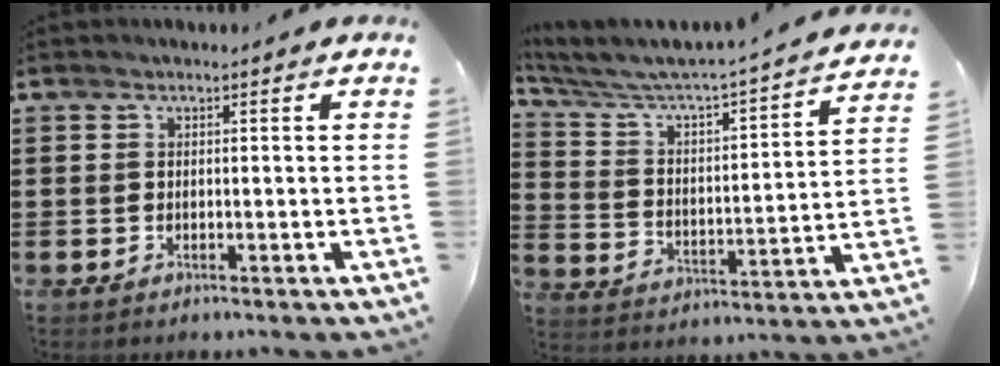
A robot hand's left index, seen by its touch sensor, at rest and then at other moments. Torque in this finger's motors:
{"motor_torque": [1.07, -1.07, 0.53, 0.15]}